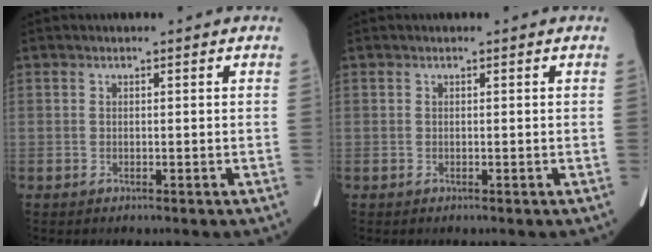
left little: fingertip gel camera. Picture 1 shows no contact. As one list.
[{"total": 0.0}]